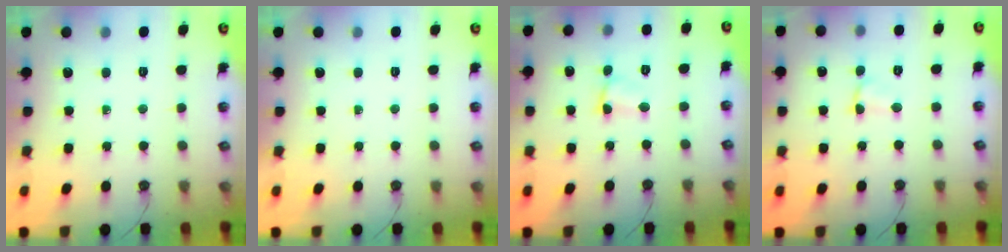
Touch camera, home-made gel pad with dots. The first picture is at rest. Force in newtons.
{"total": 0.0}
{"total": 1.5, "press": 1.4, "slide": 0.5}
{"total": 1.9, "press": 1.9, "slide": 0.3}